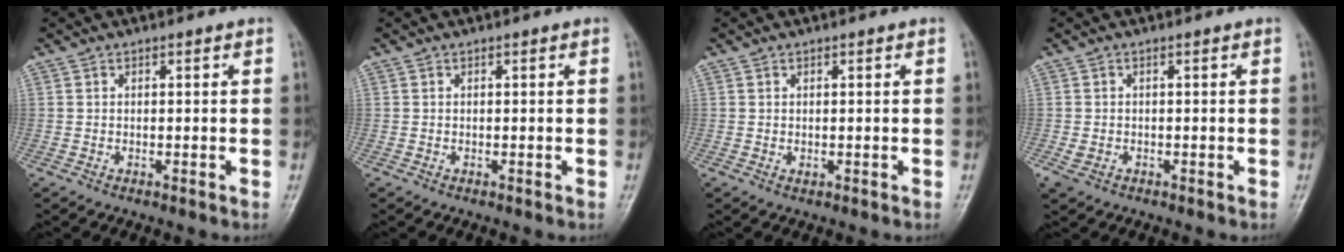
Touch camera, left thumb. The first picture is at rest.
{"total": 0.0}
{"total": 0.7, "force": [0.3, 0.5, 0.3], "torque": [0.002, -0.004, 0.005]}
{"total": 1.7, "force": [-0.5, 1.1, 1.1], "torque": [-0.027, 0.000, -0.004]}